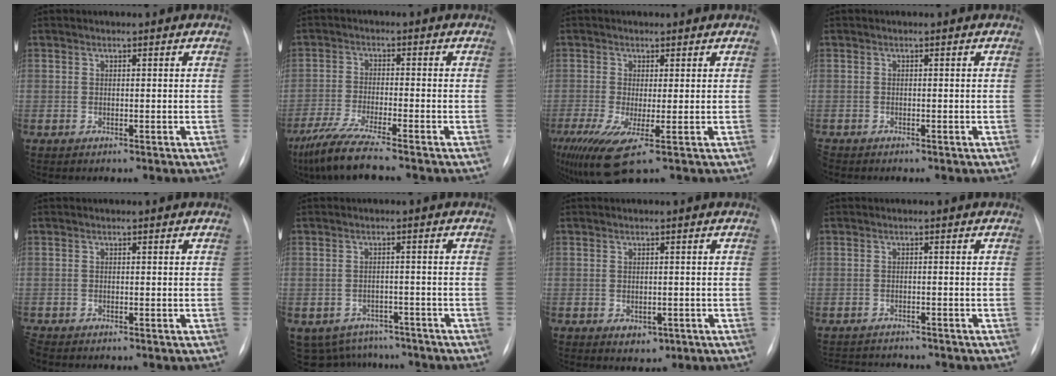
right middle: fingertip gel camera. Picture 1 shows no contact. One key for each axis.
{"total": 8.8, "fx": -7.3, "fy": -0.8, "fz": 5.0, "tx": -0.089, "ty": -0.034, "tz": -0.129}
{"total": 9.3, "fx": -4.0, "fy": 1.9, "fz": 8.2, "tx": -0.164, "ty": -0.024, "tz": -0.065}
{"total": 1.0, "fx": -0.9, "fy": 0.4, "fz": 0.3, "tx": -0.007, "ty": -0.001, "tz": -0.015}
{"total": 1.3, "fx": -1.2, "fy": 0.4, "fz": 0.3, "tx": -0.009, "ty": -0.004, "tz": -0.019}
{"total": 9.3, "fx": -7.6, "fy": 5.3, "fz": 1.1, "tx": -0.023, "ty": 0.014, "tz": -0.093}
{"total": 2.6, "fx": -1.1, "fy": 1.9, "fz": 1.5, "tx": -0.014, "ty": -0.001, "tz": -0.003}
{"total": 5.9, "fx": -5.7, "fy": 1.1, "fz": 1.1, "tx": -0.012, "ty": -0.001, "tz": -0.081}